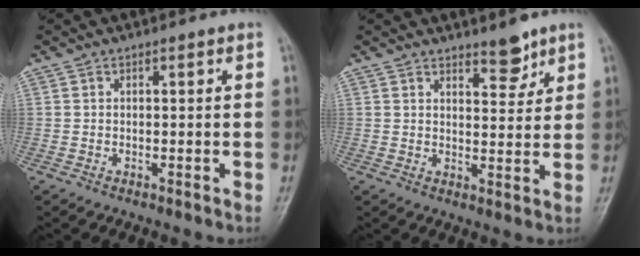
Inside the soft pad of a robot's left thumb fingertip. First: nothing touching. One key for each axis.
{"total": 4.4, "fx": 3.5, "fy": 1.7, "fz": 2.2, "tx": -0.013, "ty": -0.028, "tz": 0.052}